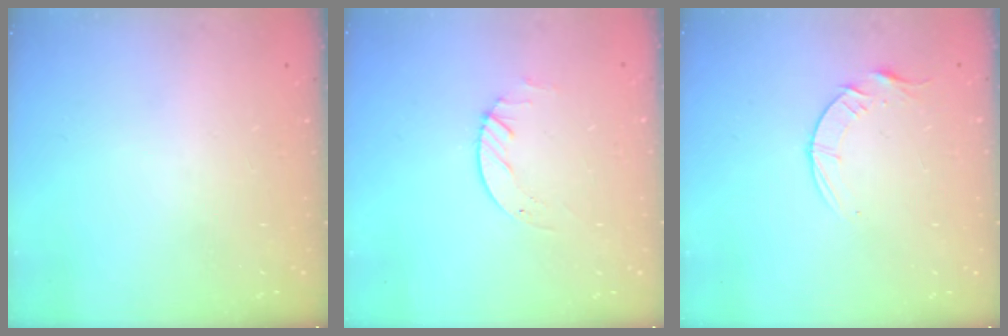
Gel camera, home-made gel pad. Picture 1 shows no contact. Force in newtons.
{"total": 2.5, "press": 2.5, "slide": 0.2}
{"total": 6.1, "press": 6.1, "slide": 0.8}